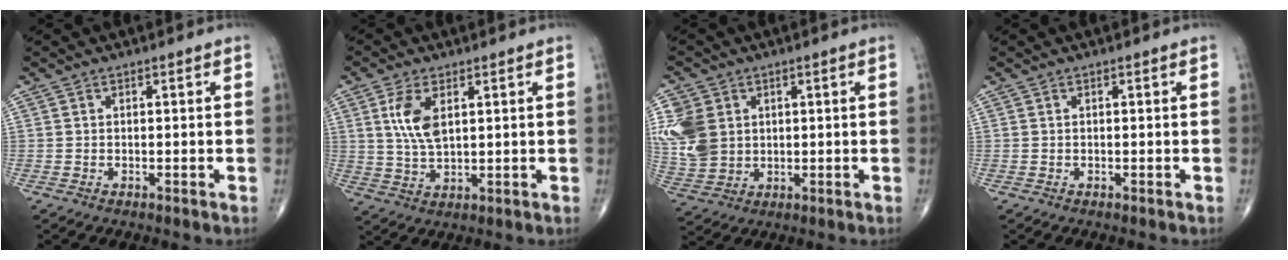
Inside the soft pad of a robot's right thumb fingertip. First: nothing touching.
{"total": 7.1, "force": [2.3, 3.5, 5.8], "torque": [-0.118, -0.009, 0.051]}
{"total": 10.7, "force": [2.3, 8.7, 5.9], "torque": [-0.122, -0.003, 0.058]}
{"total": 0.0}